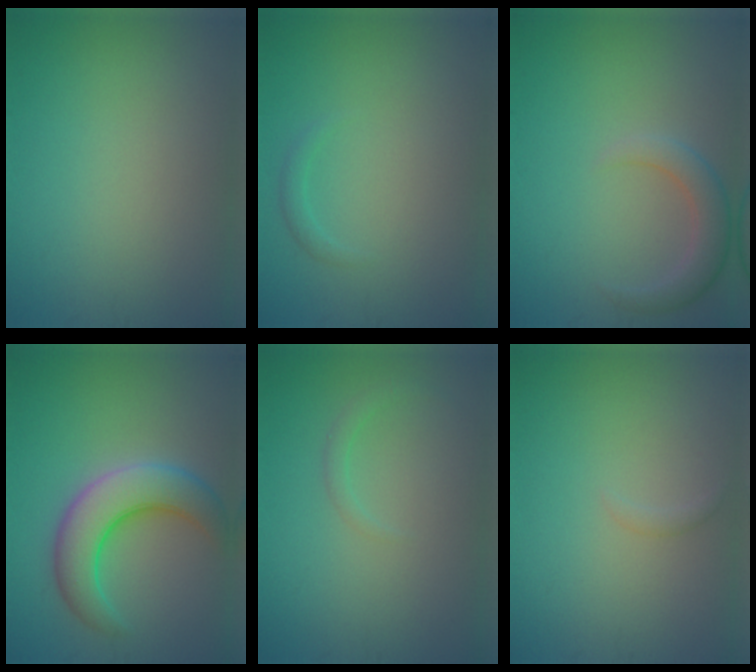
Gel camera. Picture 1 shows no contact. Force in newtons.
{"total": 0.8, "press": 0.8, "slide": 0.1}
{"total": 2.9, "press": 2.9, "slide": 0.4}
{"total": 6.6, "press": 6.6, "slide": 0.3}
{"total": 1.0, "press": 1.0, "slide": 0.1}
{"total": 0.6, "press": 0.6, "slide": 0.1}